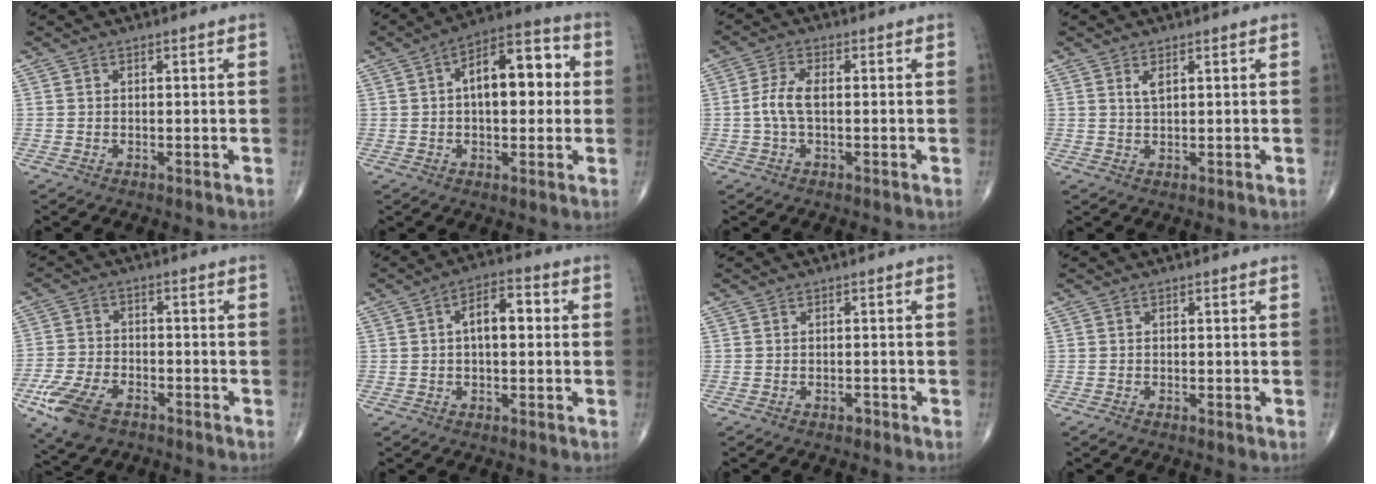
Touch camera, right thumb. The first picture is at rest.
{"total": 13.9, "force": [1.8, 7.1, 11.9], "torque": [-0.152, 0.029, 0.020]}
{"total": 4.6, "force": [-0.3, 2.0, 4.1], "torque": [-0.099, 0.010, -0.010]}
{"total": 1.7, "force": [0.9, 0.6, 1.4], "torque": [-0.028, -0.004, 0.019]}
{"total": 10.3, "force": [-5.8, 5.6, 6.5], "torque": [-0.132, 0.010, -0.107]}
{"total": 7.1, "force": [0.8, 3.5, 6.0], "torque": [-0.089, 0.022, 0.005]}
{"total": 0.8, "force": [-0.6, 0.4, 0.4], "torque": [-0.004, 0.001, -0.011]}
{"total": 0.7, "force": [-0.4, 0.2, 0.6], "torque": [-0.013, -0.003, -0.008]}